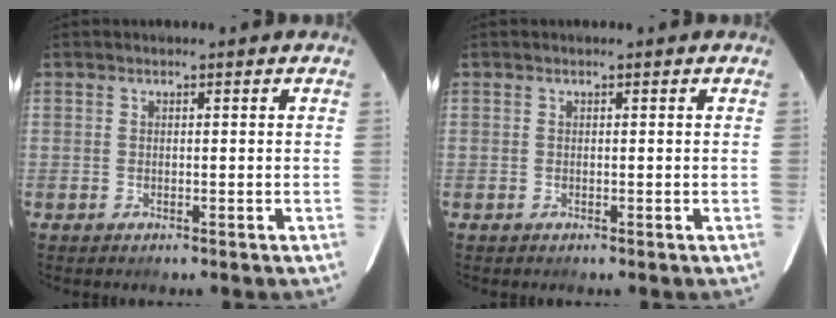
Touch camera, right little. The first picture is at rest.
{"total": 0.0}